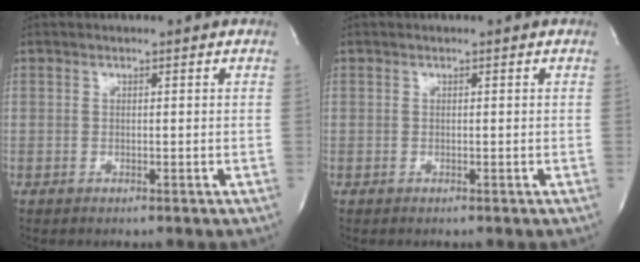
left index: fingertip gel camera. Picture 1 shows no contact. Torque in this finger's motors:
{"motor_torque": [-0.01, 0.01, 0.00, 0.00]}